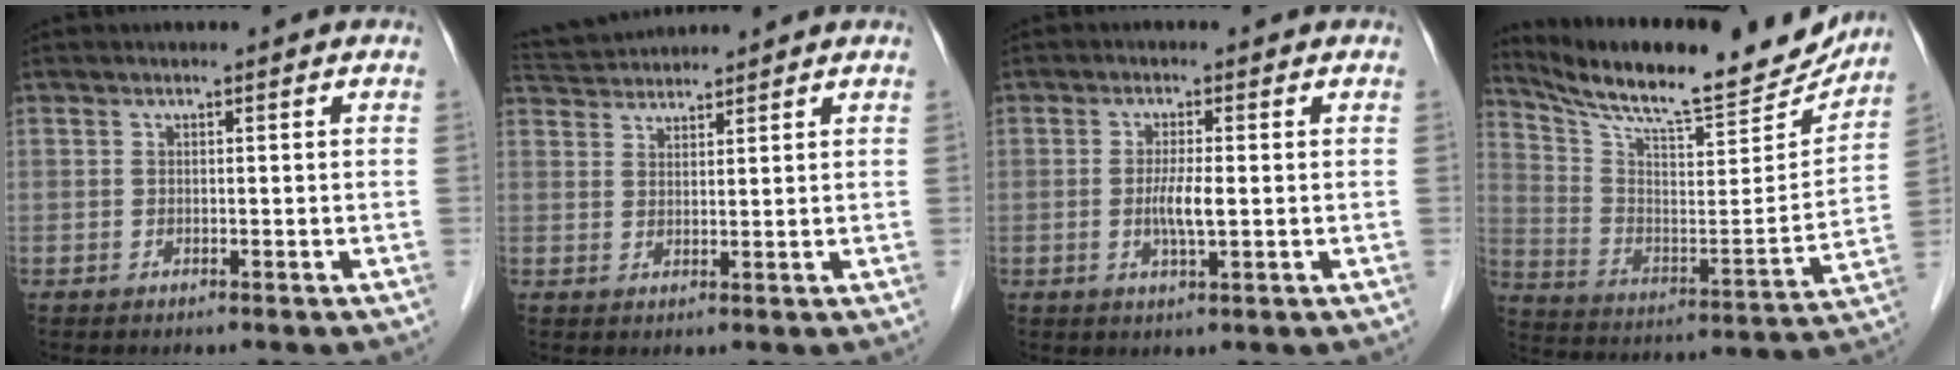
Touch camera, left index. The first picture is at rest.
{"total": 5.6, "force": [5.5, 0.5, 0.9], "torque": [-0.023, 0.032, 0.098]}
{"total": 3.5, "force": [-0.7, 0.2, 3.5], "torque": [-0.071, -0.010, -0.013]}
{"total": 22.4, "force": [20.1, 3.5, 9.2], "torque": [-0.160, -0.035, 0.300]}